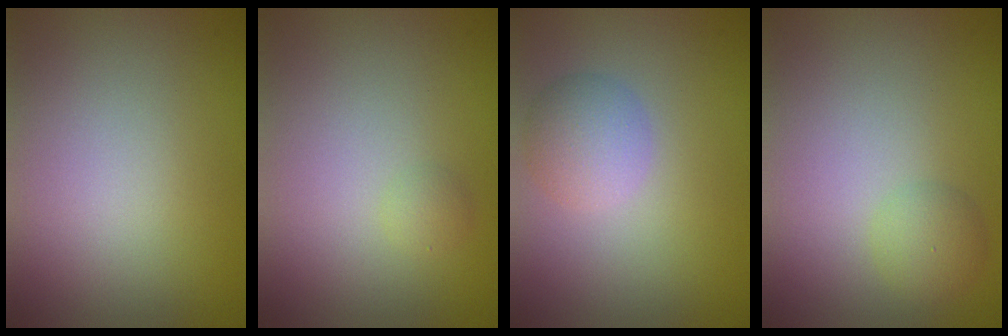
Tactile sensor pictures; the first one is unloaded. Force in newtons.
{"total": 0.8, "press": 0.8, "slide": 0.1}
{"total": 2.7, "press": 2.7, "slide": 0.1}
{"total": 2.0, "press": 2.0, "slide": 0.0}